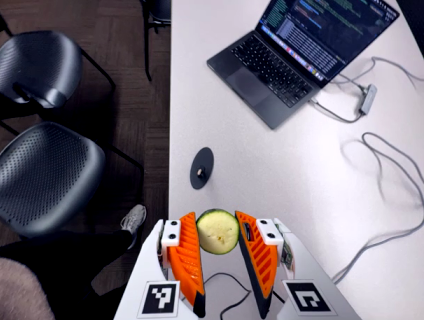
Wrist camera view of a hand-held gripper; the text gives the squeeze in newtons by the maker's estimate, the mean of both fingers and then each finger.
{"total": 8.2, "left": 7.7, "right": 8.7}